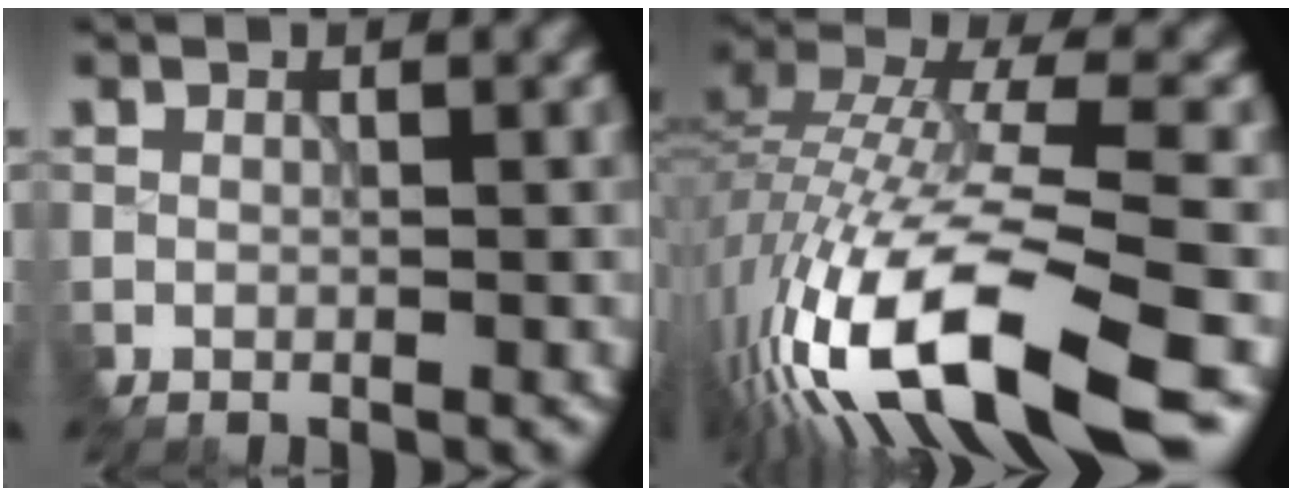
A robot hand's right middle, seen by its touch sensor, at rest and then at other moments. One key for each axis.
{"total": 13.7, "fx": -5.4, "fy": 4.7, "fz": 11.7, "tx": -0.261, "ty": 0.008, "tz": -0.098}